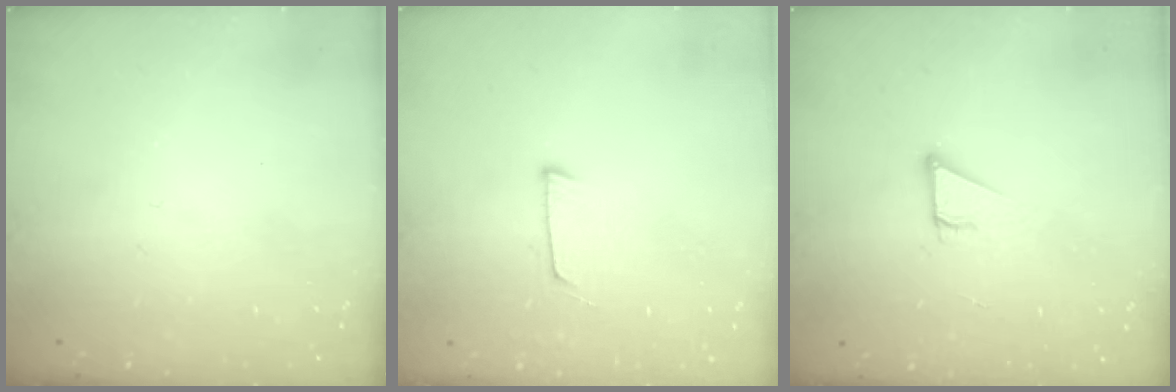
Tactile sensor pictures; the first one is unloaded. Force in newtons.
{"total": 3.9, "press": 3.9, "slide": 0.4}
{"total": 2.9, "press": 2.9, "slide": 0.2}